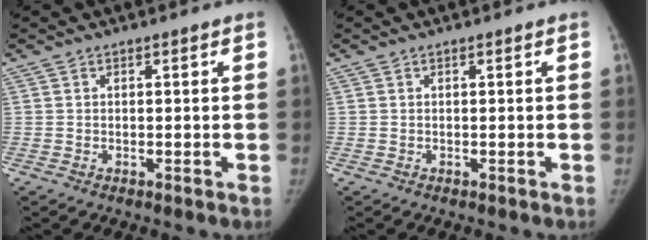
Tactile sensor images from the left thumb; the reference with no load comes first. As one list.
[{"total": 0.0}]